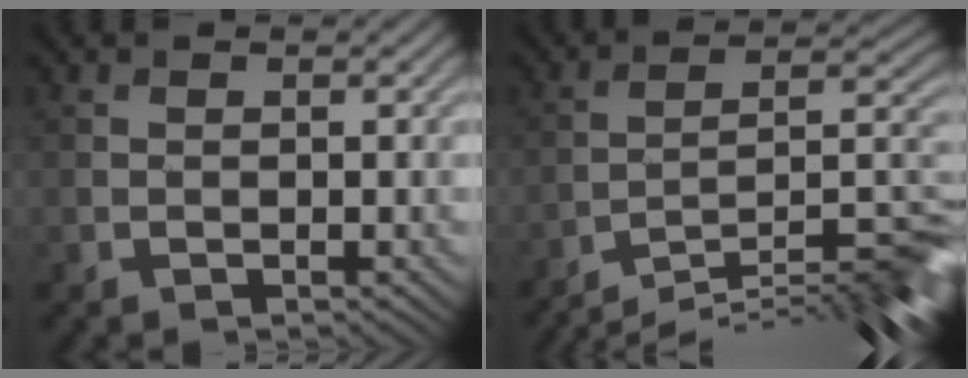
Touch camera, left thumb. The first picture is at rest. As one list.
[{"total": 12.6, "force": [-10.3, 1.2, 7.0], "torque": [-0.104, 0.012, -0.168]}]